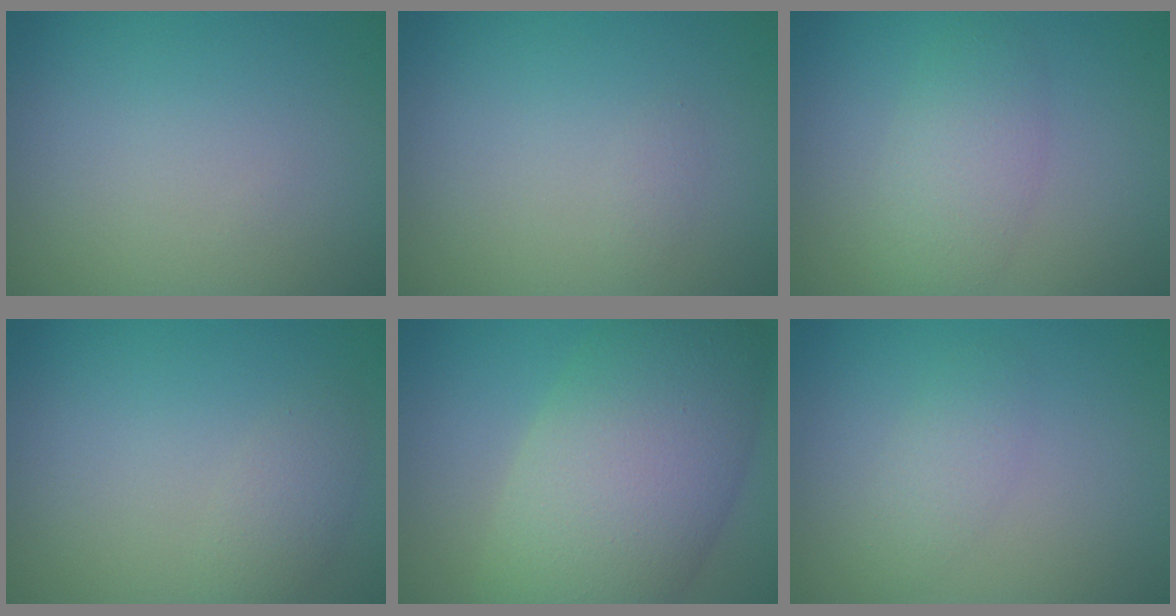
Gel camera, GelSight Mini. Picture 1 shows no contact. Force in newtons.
{"total": 0.6, "press": 0.6, "slide": 0.0}
{"total": 3.4, "press": 3.4, "slide": 0.3}
{"total": 1.8, "press": 1.8, "slide": 0.1}
{"total": 12.1, "press": 12.1, "slide": 0.5}
{"total": 1.7, "press": 1.7, "slide": 0.1}